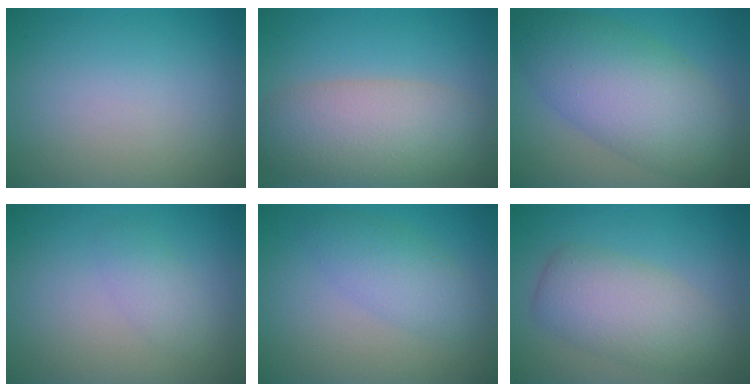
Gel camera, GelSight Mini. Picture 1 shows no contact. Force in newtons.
{"total": 7.5, "press": 7.5, "slide": 0.5}
{"total": 8.8, "press": 8.8, "slide": 0.1}
{"total": 1.6, "press": 1.6, "slide": 0.1}
{"total": 3.1, "press": 3.1, "slide": 0.0}
{"total": 5.3, "press": 5.3, "slide": 0.1}